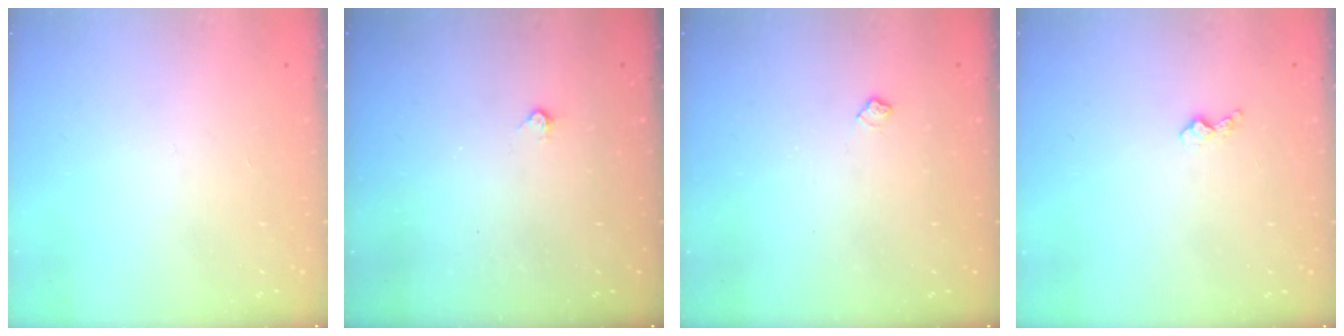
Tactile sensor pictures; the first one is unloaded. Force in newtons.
{"total": 2.2, "press": 2.2, "slide": 0.4}
{"total": 5.1, "press": 5.0, "slide": 0.6}
{"total": 3.7, "press": 3.6, "slide": 0.5}